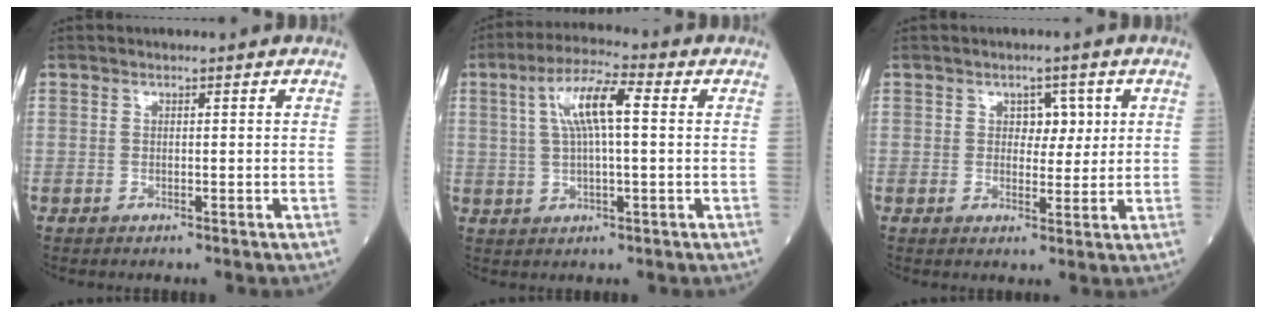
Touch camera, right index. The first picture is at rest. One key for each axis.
{"total": 8.4, "fx": 1.9, "fy": 1.5, "fz": 8.1, "tx": -0.159, "ty": 0.021, "tz": 0.034}
{"total": 3.4, "fx": 1.1, "fy": 2.3, "fz": 2.3, "tx": -0.021, "ty": 0.007, "tz": 0.015}